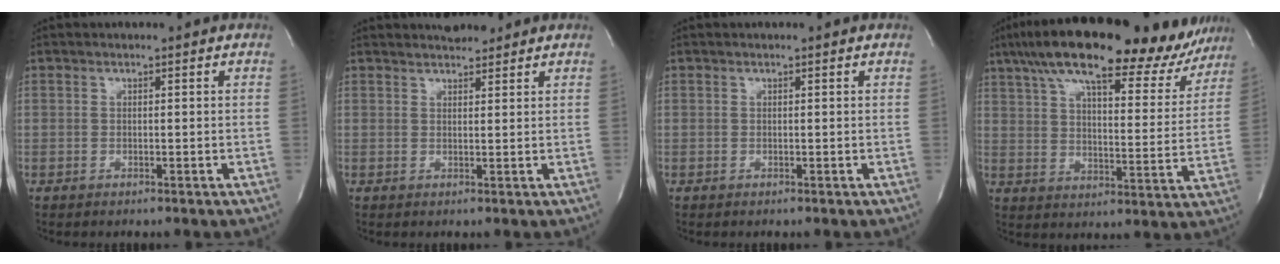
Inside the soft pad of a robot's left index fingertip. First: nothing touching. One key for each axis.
{"total": 2.3, "fx": 2.2, "fy": 0.6, "fz": 0.4, "tx": -0.010, "ty": 0.005, "tz": 0.035}
{"total": 0.0}
{"total": 25.5, "fx": 20.0, "fy": 6.9, "fz": 14.2, "tx": -0.229, "ty": 0.026, "tz": 0.269}